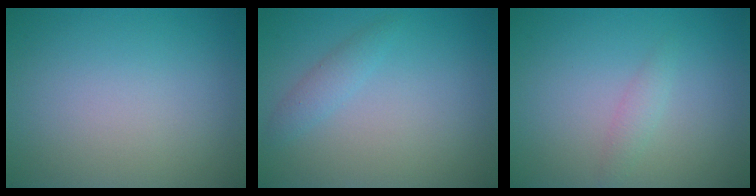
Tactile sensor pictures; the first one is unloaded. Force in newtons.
{"total": 1.5, "press": 1.4, "slide": 0.1}
{"total": 1.2, "press": 1.2, "slide": 0.0}